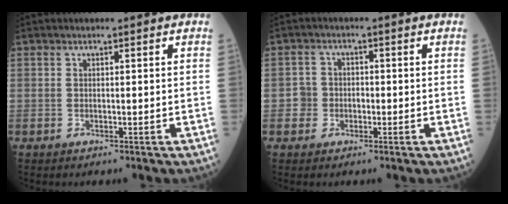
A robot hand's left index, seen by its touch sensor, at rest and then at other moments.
{"total": 2.8, "force": [-1.0, 2.6, 0.4], "torque": [-0.001, 0.011, -0.021]}